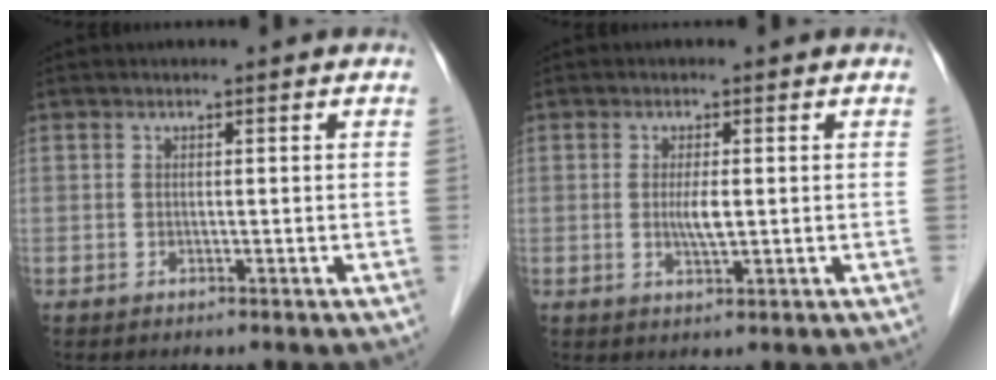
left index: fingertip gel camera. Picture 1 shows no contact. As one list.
[{"total": 2.6, "force": [0.1, 0.4, 2.5], "torque": [-0.052, -0.004, 0.004]}]